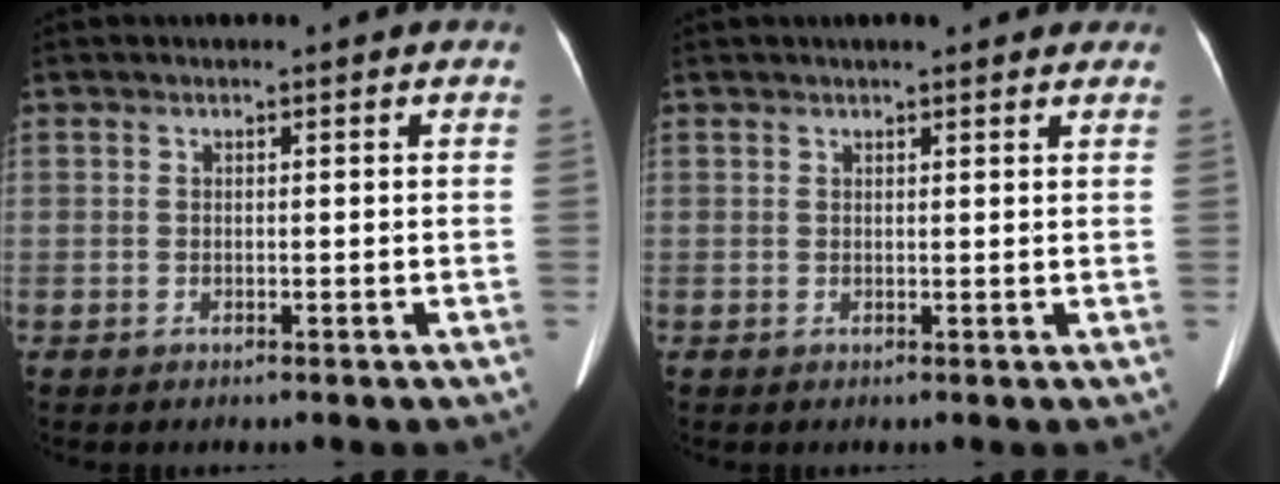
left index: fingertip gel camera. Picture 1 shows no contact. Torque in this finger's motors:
{"motor_torque": [0.48, -0.46, 0.03, 0.03]}